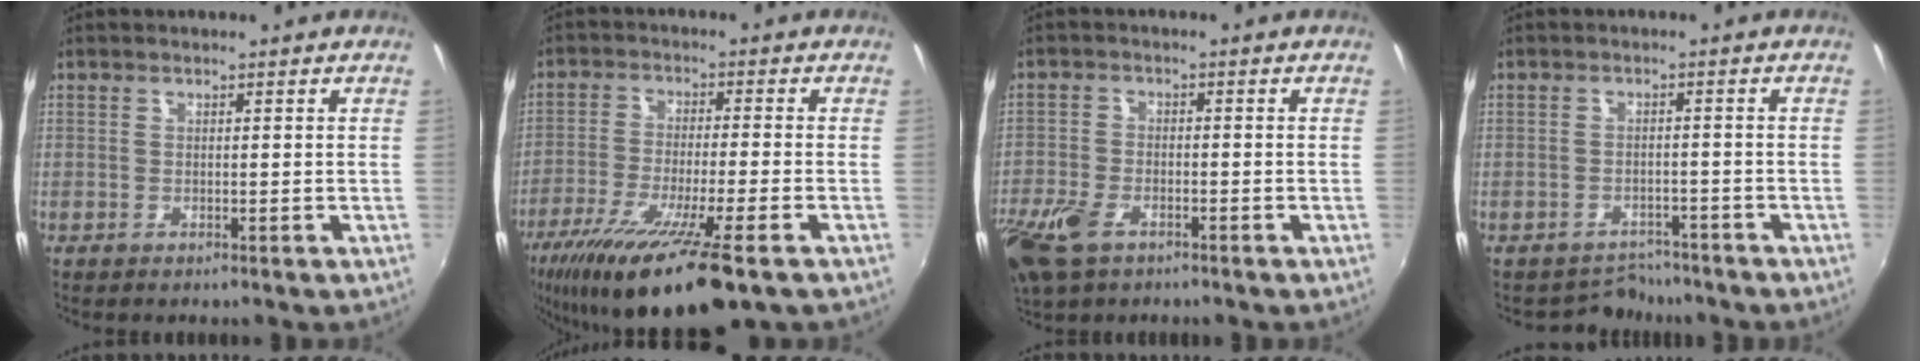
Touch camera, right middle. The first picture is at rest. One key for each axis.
{"total": 18.6, "fx": -12.0, "fy": 2.2, "fz": 14.0, "tx": -0.264, "ty": -0.057, "tz": -0.201}
{"total": 10.8, "fx": -6.2, "fy": 5.9, "fz": 6.5, "tx": -0.174, "ty": -0.030, "tz": -0.118}
{"total": 4.6, "fx": -4.0, "fy": 2.3, "fz": -0.3, "tx": -0.005, "ty": 0.008, "tz": -0.063}